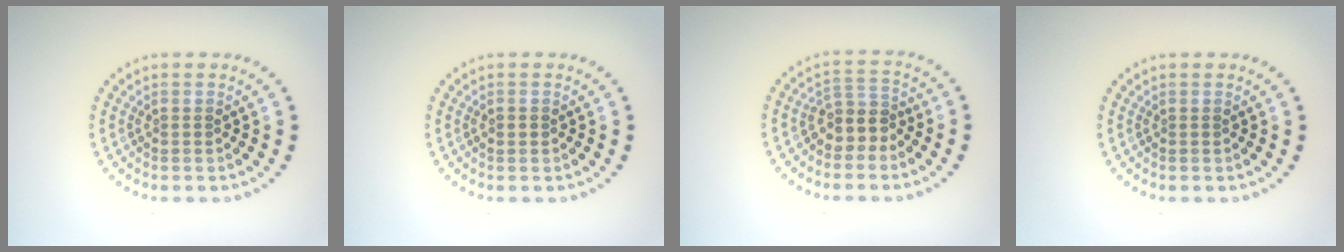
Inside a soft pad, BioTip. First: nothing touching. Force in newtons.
{"total": 0.9, "press": 0.9, "slide": 0.2}
{"total": 2.8, "press": 2.3, "slide": 1.6}
{"total": 0.0}